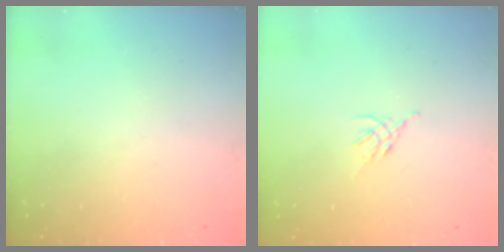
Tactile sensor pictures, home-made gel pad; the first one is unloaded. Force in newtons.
{"total": 2.7, "press": 2.6, "slide": 0.7}